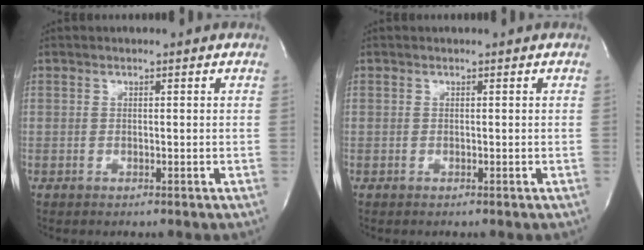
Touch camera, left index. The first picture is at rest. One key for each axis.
{"total": 0.0}